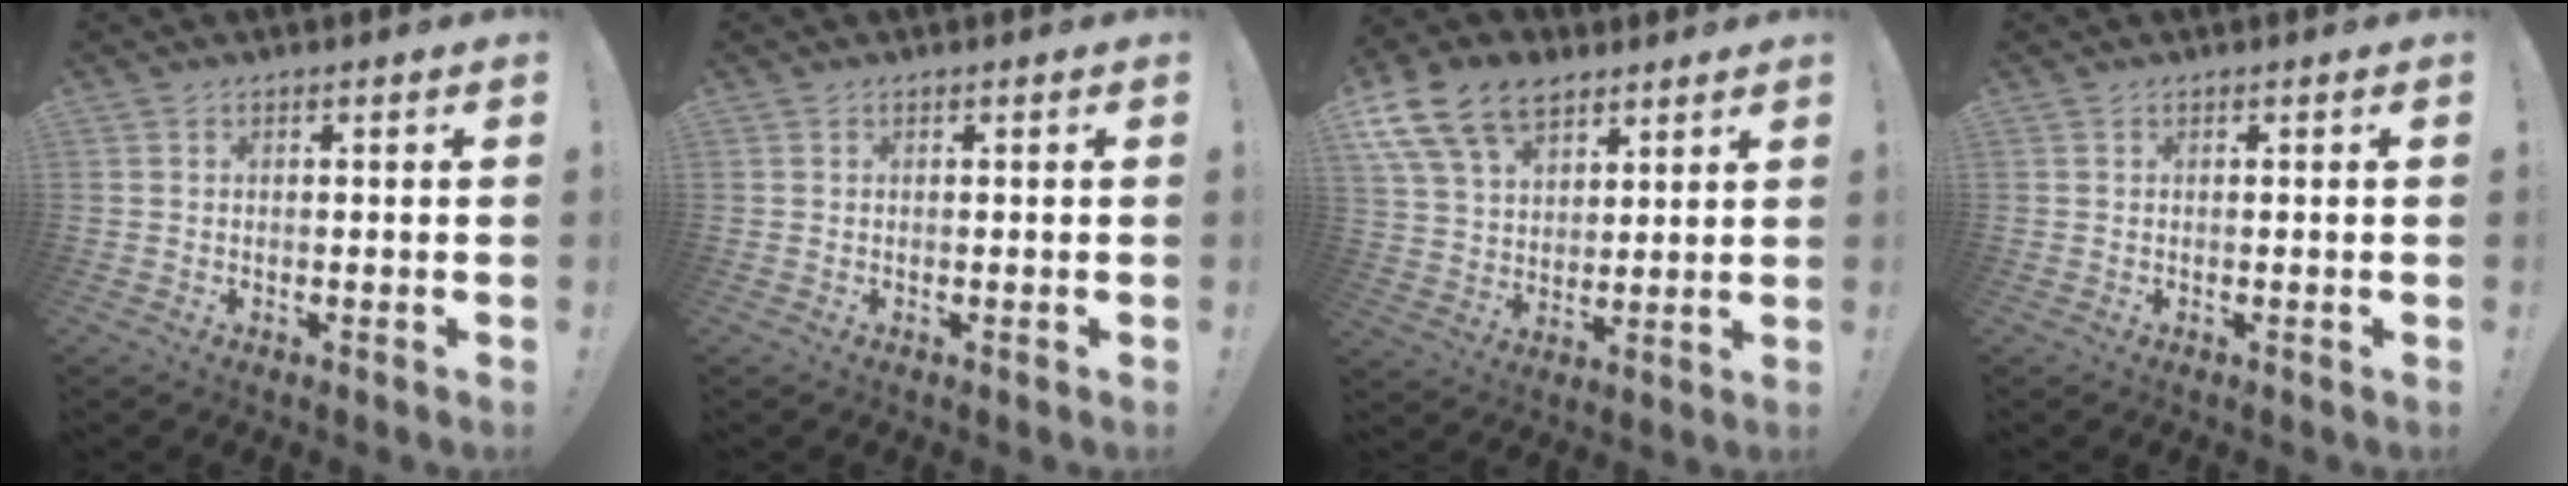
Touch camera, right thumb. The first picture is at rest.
{"total": 0.0}
{"total": 16.2, "force": [9.4, 10.4, 8.2], "torque": [-0.139, -0.047, 0.178]}
{"total": 0.0}